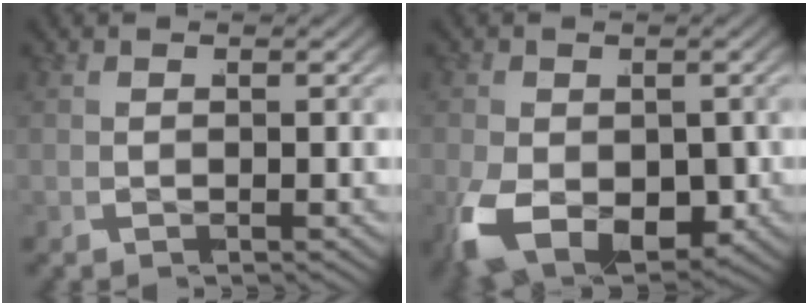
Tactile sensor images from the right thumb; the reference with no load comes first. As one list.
[{"total": 9.0, "force": [-3.3, 6.2, 5.7], "torque": [-0.140, -0.051, -0.033]}]